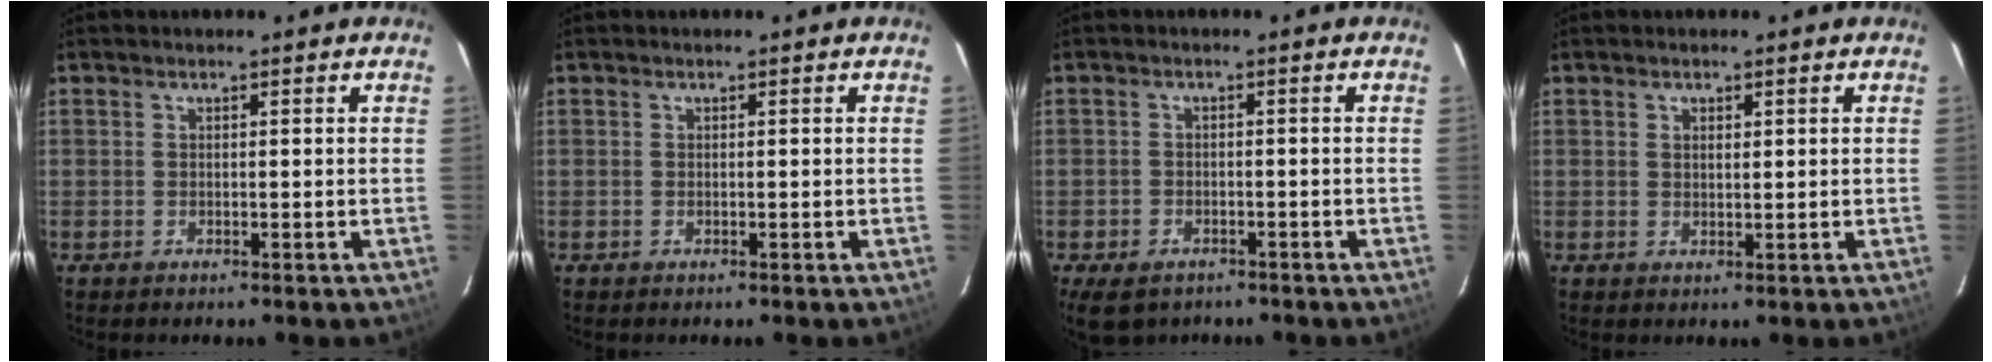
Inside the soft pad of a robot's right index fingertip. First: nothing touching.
{"total": 0.0}
{"total": 7.0, "force": [-4.7, 4.2, 3.0], "torque": [-0.073, -0.011, -0.071]}
{"total": 1.2, "force": [0.6, 0.7, 0.8], "torque": [-0.013, 0.002, 0.010]}